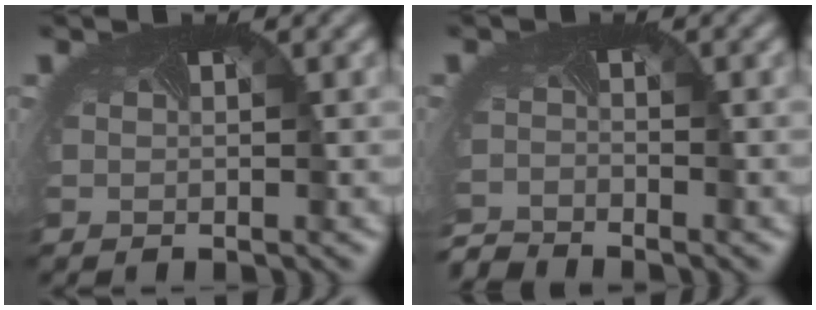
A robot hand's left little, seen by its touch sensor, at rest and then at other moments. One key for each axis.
{"total": 2.9, "fx": -2.8, "fy": -0.2, "fz": -0.5, "tx": -0.003, "ty": -0.021, "tz": -0.061}